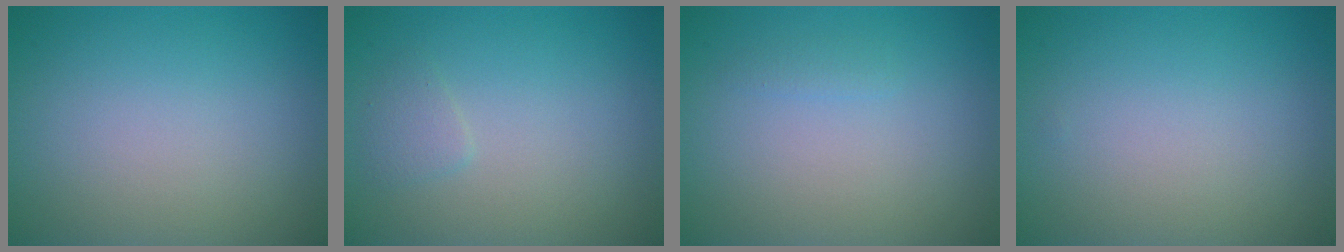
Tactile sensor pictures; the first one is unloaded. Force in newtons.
{"total": 1.0, "press": 1.0, "slide": 0.1}
{"total": 0.6, "press": 0.6, "slide": 0.1}
{"total": 0.0}